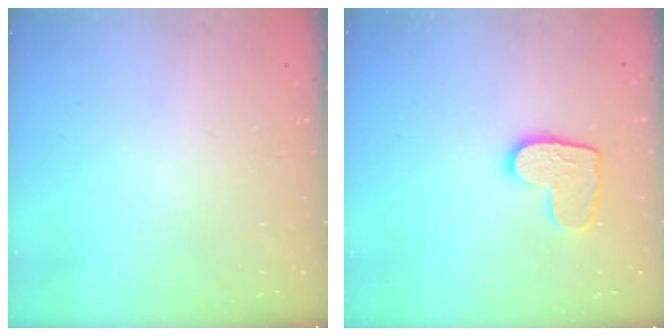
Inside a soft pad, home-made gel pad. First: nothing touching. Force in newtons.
{"total": 10.3, "press": 10.2, "slide": 0.6}